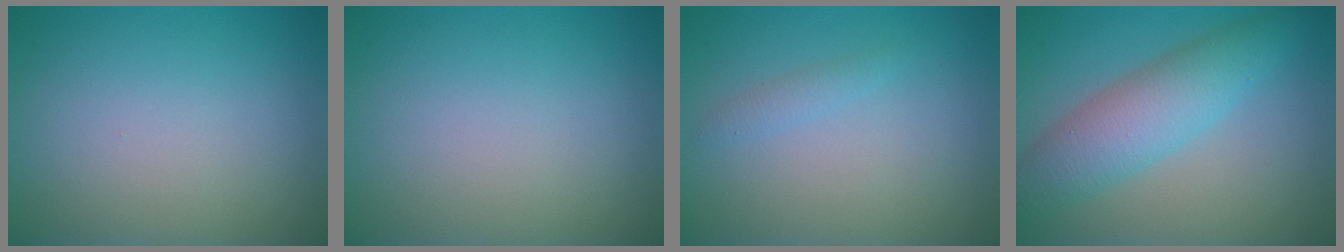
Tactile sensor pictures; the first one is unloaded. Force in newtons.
{"total": 0.0}
{"total": 1.0, "press": 1.0, "slide": 0.0}
{"total": 5.3, "press": 5.3, "slide": 0.1}